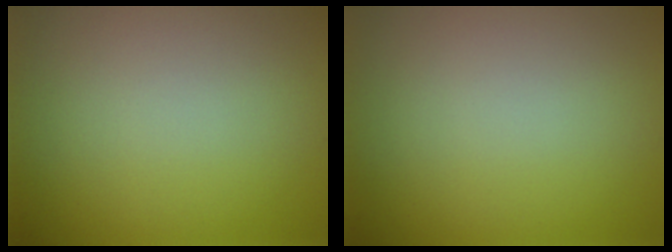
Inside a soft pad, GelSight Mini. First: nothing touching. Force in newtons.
{"total": 0.0}